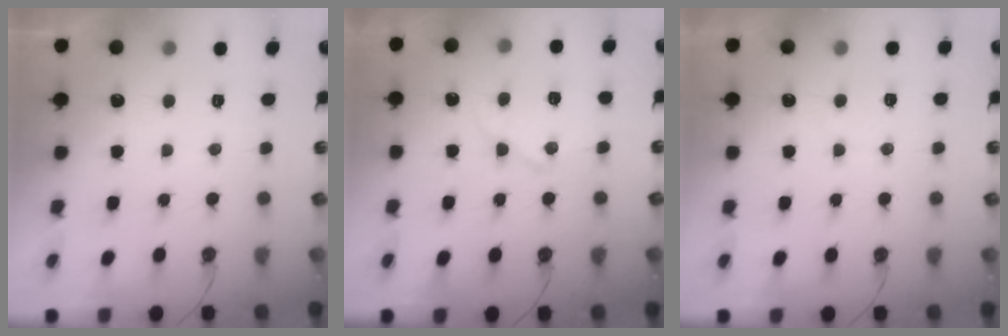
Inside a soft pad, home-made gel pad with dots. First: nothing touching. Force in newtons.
{"total": 12.0, "press": 12.0, "slide": 1.0}
{"total": 4.2, "press": 4.2, "slide": 0.4}